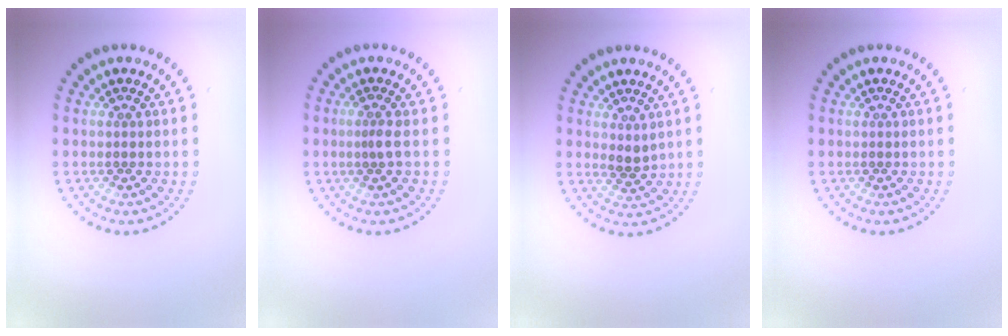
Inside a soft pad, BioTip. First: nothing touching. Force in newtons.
{"total": 1.0, "press": 0.6, "slide": 0.8}
{"total": 1.2, "press": 0.9, "slide": 0.7}
{"total": 0.0}